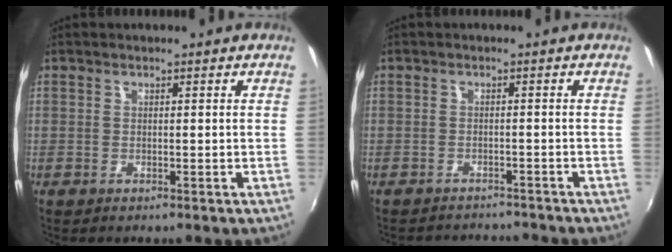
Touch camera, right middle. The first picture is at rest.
{"total": 5.5, "force": [-5.0, 2.2, 0.8], "torque": [-0.026, 0.008, -0.070]}